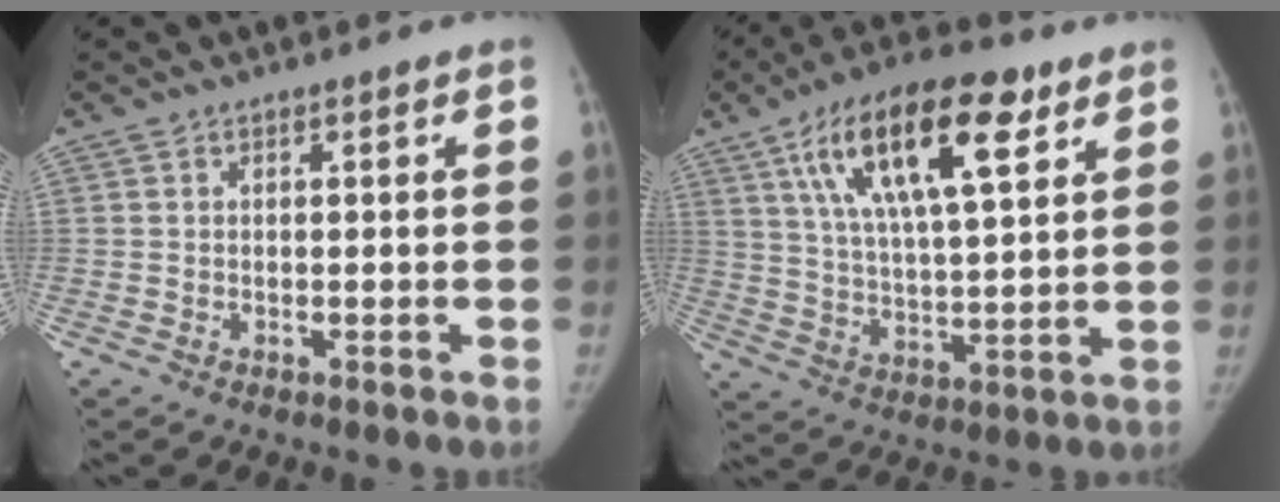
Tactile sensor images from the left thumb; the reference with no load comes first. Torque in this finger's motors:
{"motor_torque": [0.51, 0.09, 2.00, -0.77, 0.20]}